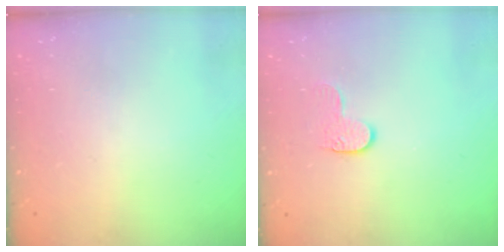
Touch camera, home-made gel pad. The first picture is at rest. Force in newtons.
{"total": 5.6, "press": 5.6, "slide": 0.5}